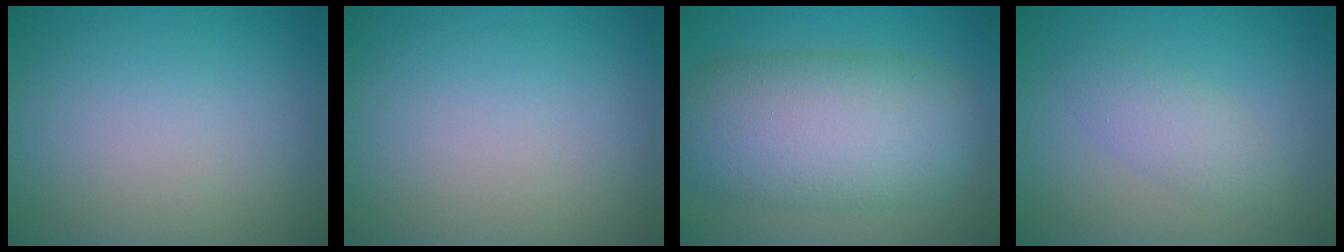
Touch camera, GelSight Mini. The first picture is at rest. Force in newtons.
{"total": 0.0}
{"total": 10.7, "press": 10.7, "slide": 0.4}
{"total": 2.3, "press": 2.3, "slide": 0.1}